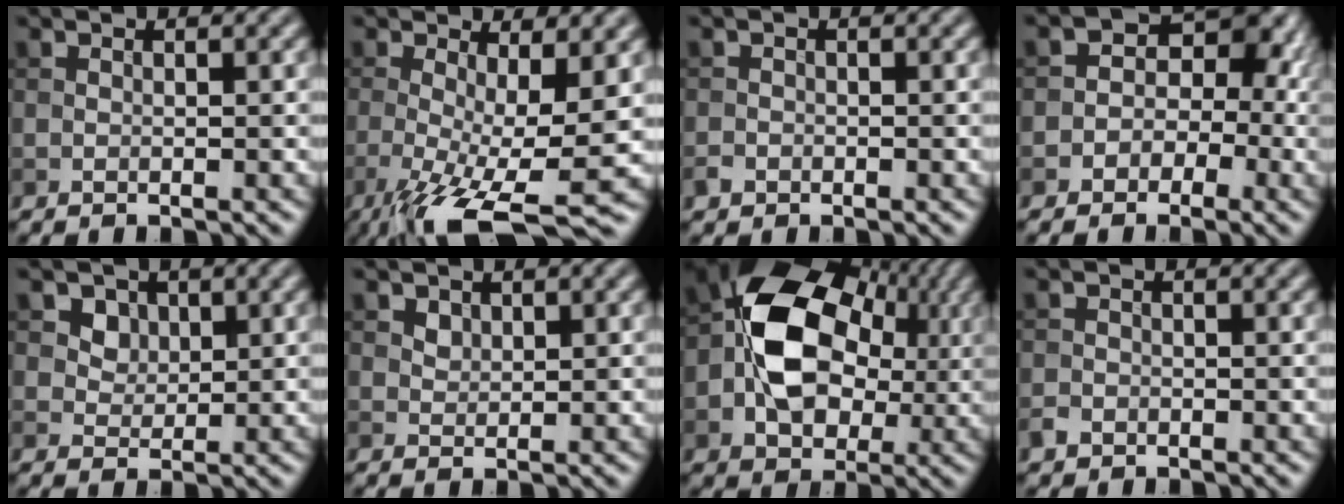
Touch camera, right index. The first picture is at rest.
{"total": 9.8, "force": [-3.2, 2.4, 9.0], "torque": [-0.156, -0.021, -0.048]}
{"total": 0.9, "force": [-0.5, 0.7, 0.1], "torque": [0.002, -0.002, -0.011]}
{"total": 4.6, "force": [-0.8, 4.0, 2.1], "torque": [0.014, 0.010, -0.039]}
{"total": 2.7, "force": [1.4, 2.1, 1.0], "torque": [-0.021, -0.014, 0.040]}
{"total": 1.1, "force": [0.8, 0.7, 0.3], "torque": [-0.009, -0.001, 0.015]}
{"total": 11.6, "force": [-0.2, 8.3, 8.1], "torque": [-0.124, 0.009, -0.012]}
{"total": 1.2, "force": [-0.8, 0.9, 0.2], "torque": [0.000, -0.001, -0.017]}